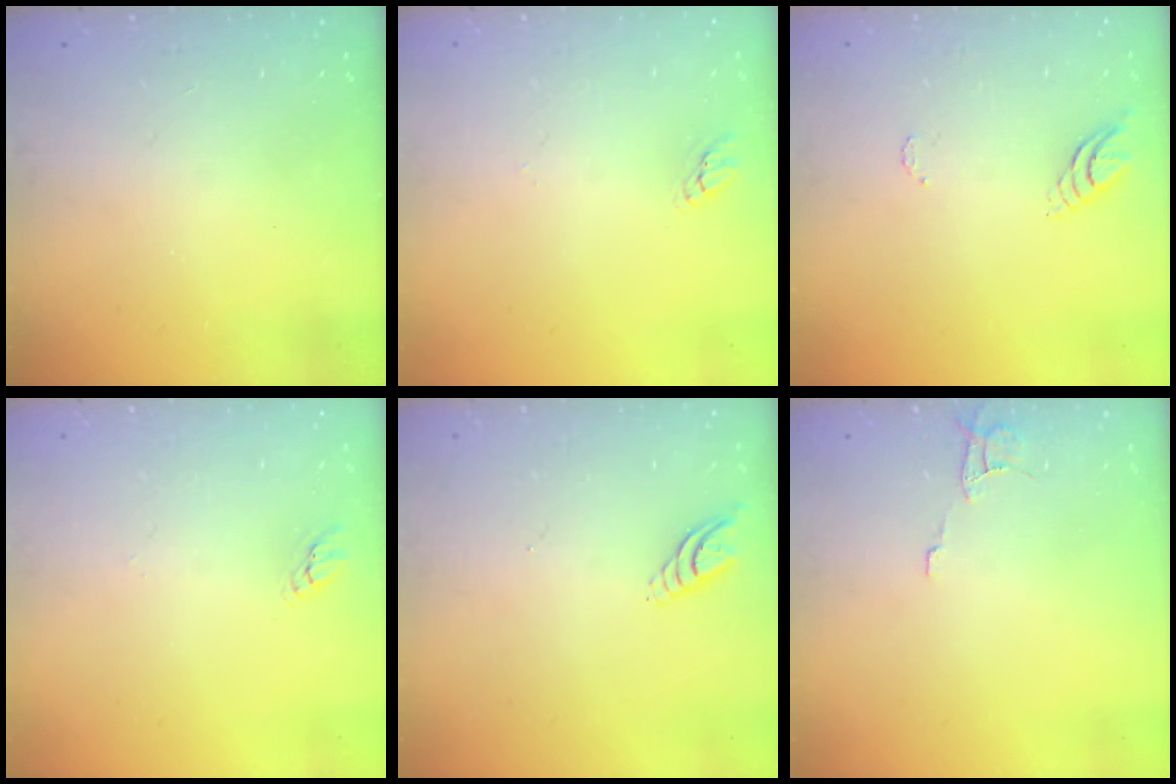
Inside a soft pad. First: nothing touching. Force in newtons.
{"total": 2.2, "press": 2.2, "slide": 0.2}
{"total": 4.9, "press": 4.9, "slide": 0.4}
{"total": 2.2, "press": 2.2, "slide": 0.2}
{"total": 7.0, "press": 7.0, "slide": 0.7}
{"total": 6.1, "press": 6.1, "slide": 0.4}